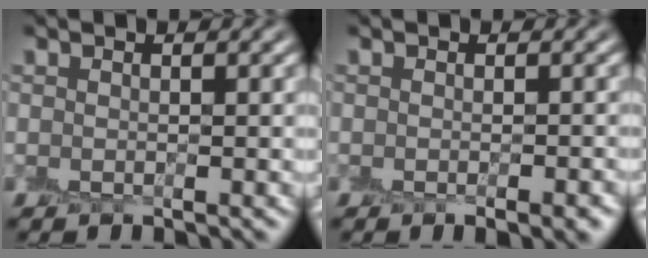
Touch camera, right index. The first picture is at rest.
{"total": 2.5, "force": [-1.5, 0.6, 1.9], "torque": [-0.021, -0.006, -0.013]}